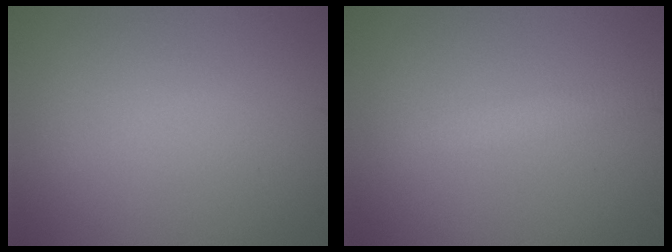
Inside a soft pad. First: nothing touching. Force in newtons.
{"total": 1.4, "press": 1.4, "slide": 0.1}